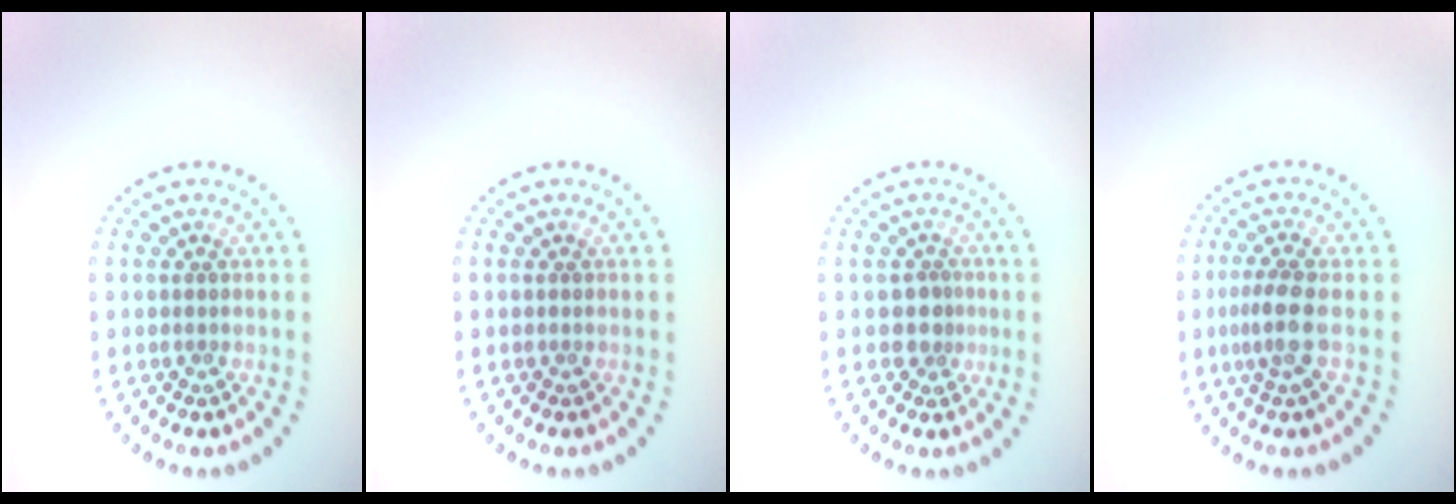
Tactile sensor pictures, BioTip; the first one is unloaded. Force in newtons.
{"total": 0.0}
{"total": 1.8, "press": 1.2, "slide": 1.3}
{"total": 2.7, "press": 2.2, "slide": 1.6}